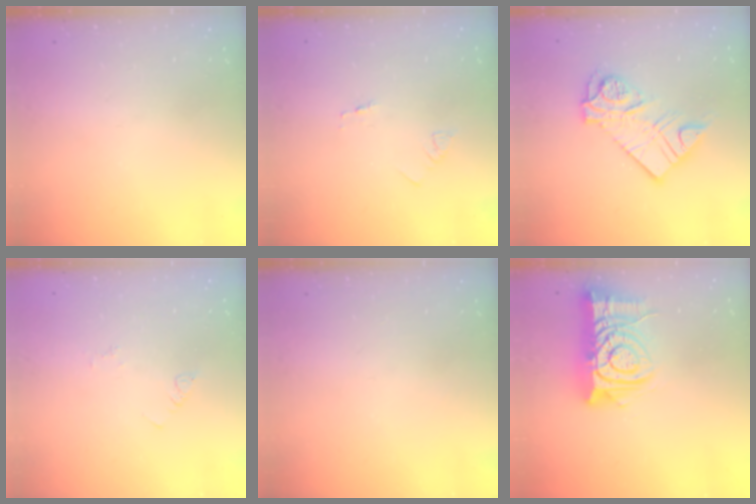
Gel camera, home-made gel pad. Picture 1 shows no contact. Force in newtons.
{"total": 1.3, "press": 1.2, "slide": 0.1}
{"total": 13.1, "press": 13.0, "slide": 1.3}
{"total": 2.5, "press": 2.5, "slide": 0.4}
{"total": 0.0}
{"total": 13.2, "press": 13.2, "slide": 1.5}